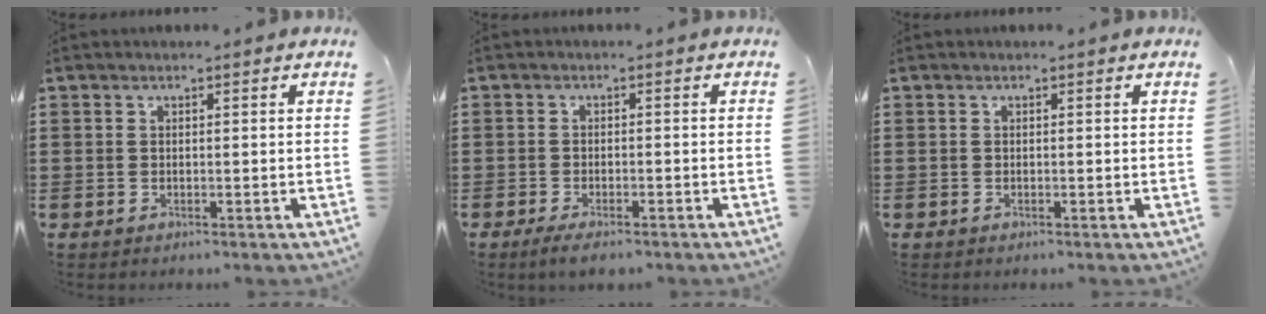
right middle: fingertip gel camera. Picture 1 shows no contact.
{"total": 1.9, "force": [-1.6, 0.5, 0.9], "torque": [-0.025, 0.001, -0.033]}
{"total": 0.0}